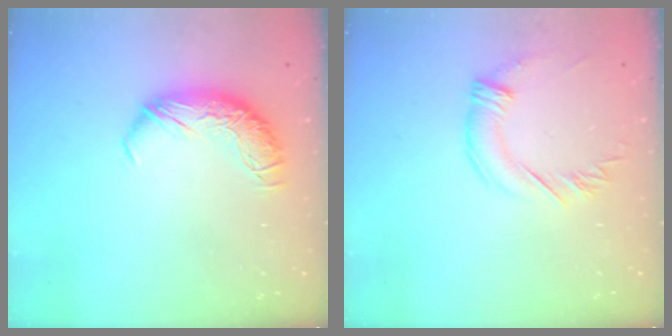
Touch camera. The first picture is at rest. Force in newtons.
{"total": 2.1, "press": 1.8, "slide": 1.0}